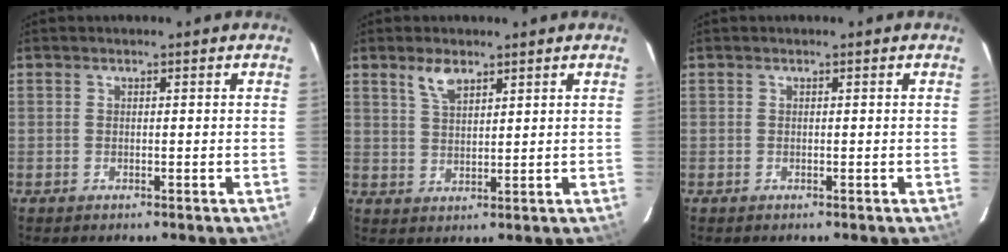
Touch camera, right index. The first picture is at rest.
{"total": 4.3, "force": [3.0, 1.7, 2.6], "torque": [-0.048, 0.003, 0.058]}
{"total": 0.0}